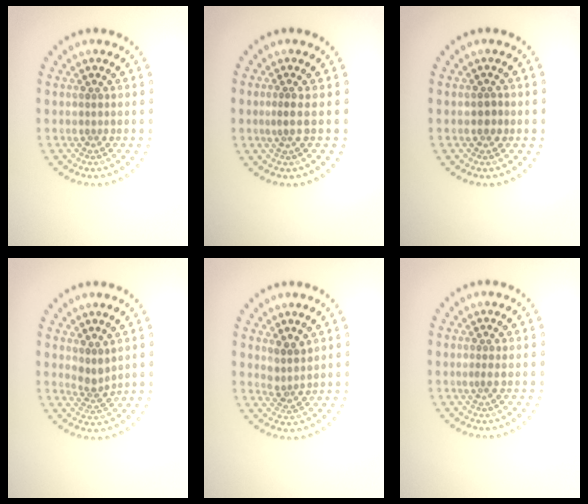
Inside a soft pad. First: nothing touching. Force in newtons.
{"total": 1.2, "press": 0.6, "slide": 1.0}
{"total": 1.2, "press": 1.2, "slide": 0.2}
{"total": 2.0, "press": 1.6, "slide": 1.3}
{"total": 2.0, "press": 1.6, "slide": 1.2}
{"total": 0.6, "press": 0.2, "slide": 0.6}